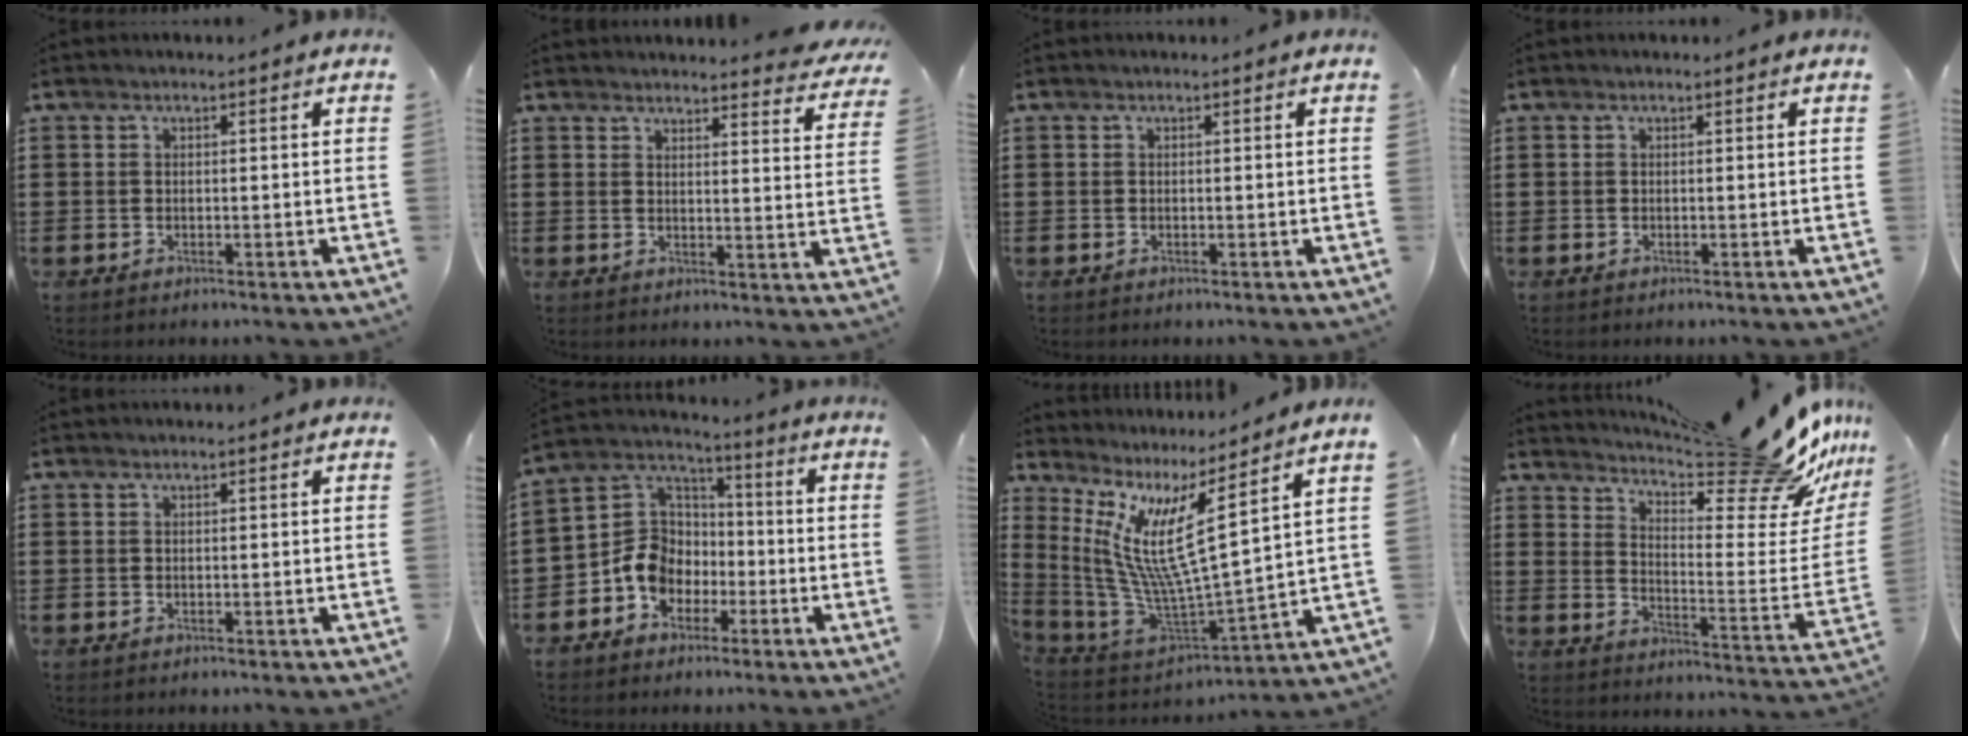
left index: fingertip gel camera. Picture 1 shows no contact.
{"total": 3.4, "force": [3.4, -0.2, 0.6], "torque": [-0.019, -0.019, 0.059]}
{"total": 0.0}
{"total": 0.0}
{"total": 0.0}
{"total": 8.9, "force": [-3.3, 7.6, 3.2], "torque": [-0.105, 0.013, -0.069]}
{"total": 10.7, "force": [4.5, 1.2, 9.6], "torque": [-0.231, -0.066, 0.064]}
{"total": 15.4, "force": [12.8, 2.7, 8.1], "torque": [-0.115, -0.110, 0.208]}